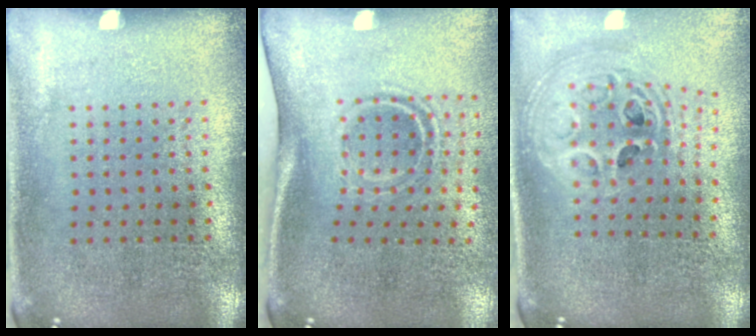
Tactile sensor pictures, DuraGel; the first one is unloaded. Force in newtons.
{"total": 1.8, "press": 1.1, "slide": 1.5}
{"total": 2.4, "press": 1.8, "slide": 1.6}